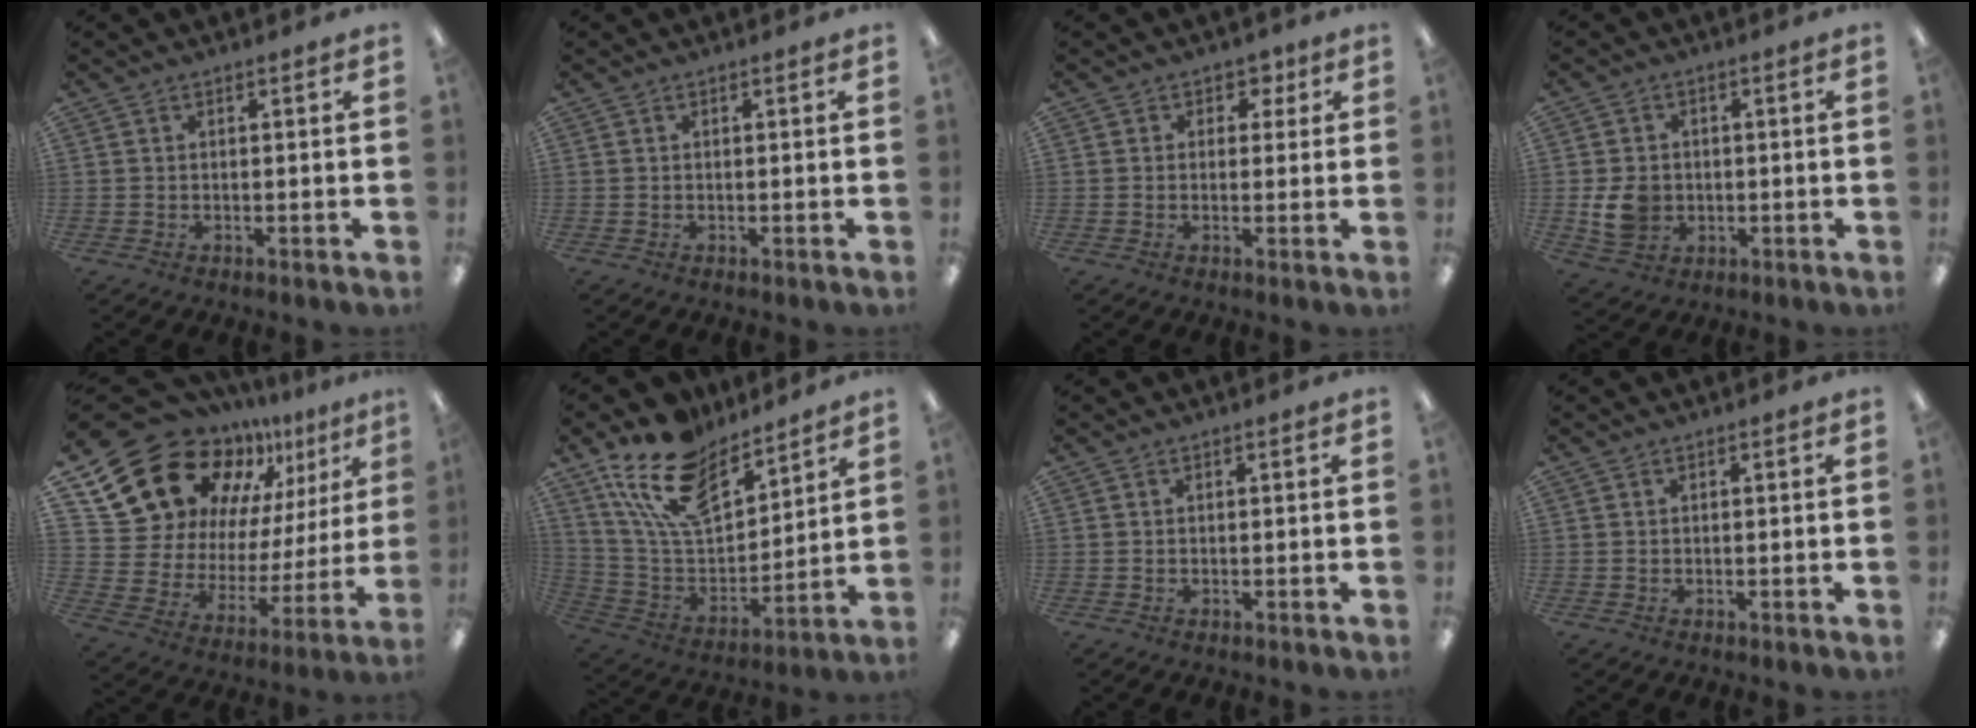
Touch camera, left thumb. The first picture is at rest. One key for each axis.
{"total": 0.0}
{"total": 3.2, "fx": 0.8, "fy": 2.9, "fz": 1.1, "tx": 0.000, "ty": 0.000, "tz": 0.009}
{"total": 7.3, "fx": -0.9, "fy": 6.2, "fz": 3.8, "tx": -0.063, "ty": 0.004, "tz": -0.016}
{"total": 19.9, "fx": 15.5, "fy": 10.5, "fz": 6.7, "tx": -0.126, "ty": -0.121, "tz": 0.288}
{"total": 19.3, "fx": 14.0, "fy": 9.4, "fz": 9.4, "tx": -0.188, "ty": -0.076, "tz": 0.256}
{"total": 0.0}
{"total": 0.0}